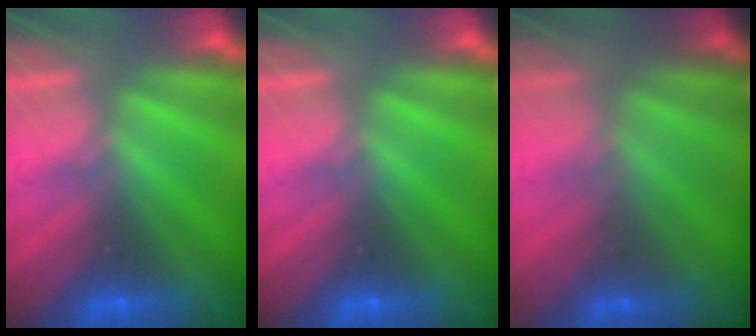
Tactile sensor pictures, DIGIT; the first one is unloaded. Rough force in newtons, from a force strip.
{"total": 0.0}
{"total": 1.8}